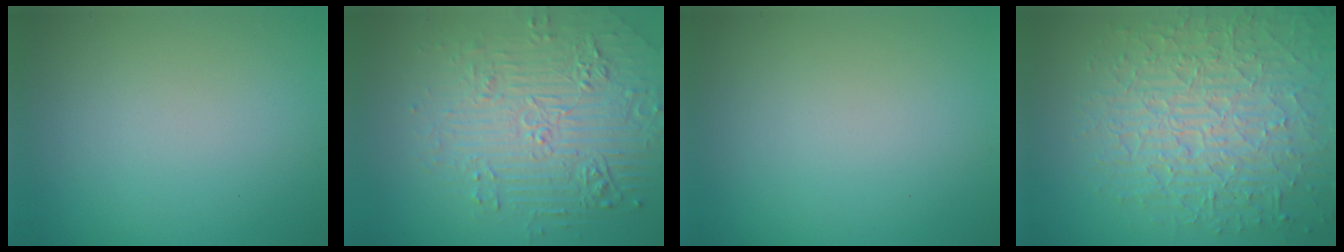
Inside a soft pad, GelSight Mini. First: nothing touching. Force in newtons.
{"total": 6.9, "press": 5.3, "slide": 4.4}
{"total": 0.0}
{"total": 9.0, "press": 6.1, "slide": 6.6}